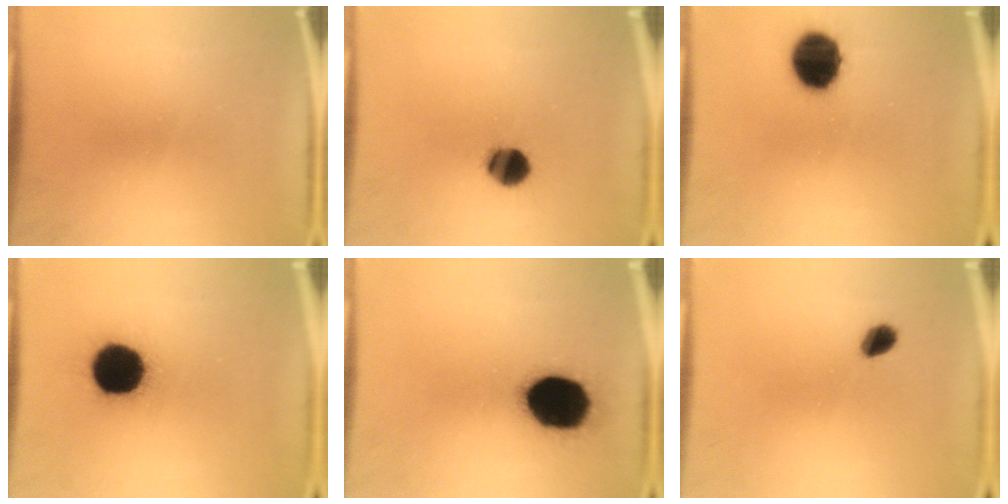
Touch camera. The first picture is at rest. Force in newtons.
{"total": 6.4}
{"total": 12.3}
{"total": 18.5}
{"total": 19.0}
{"total": 2.9}